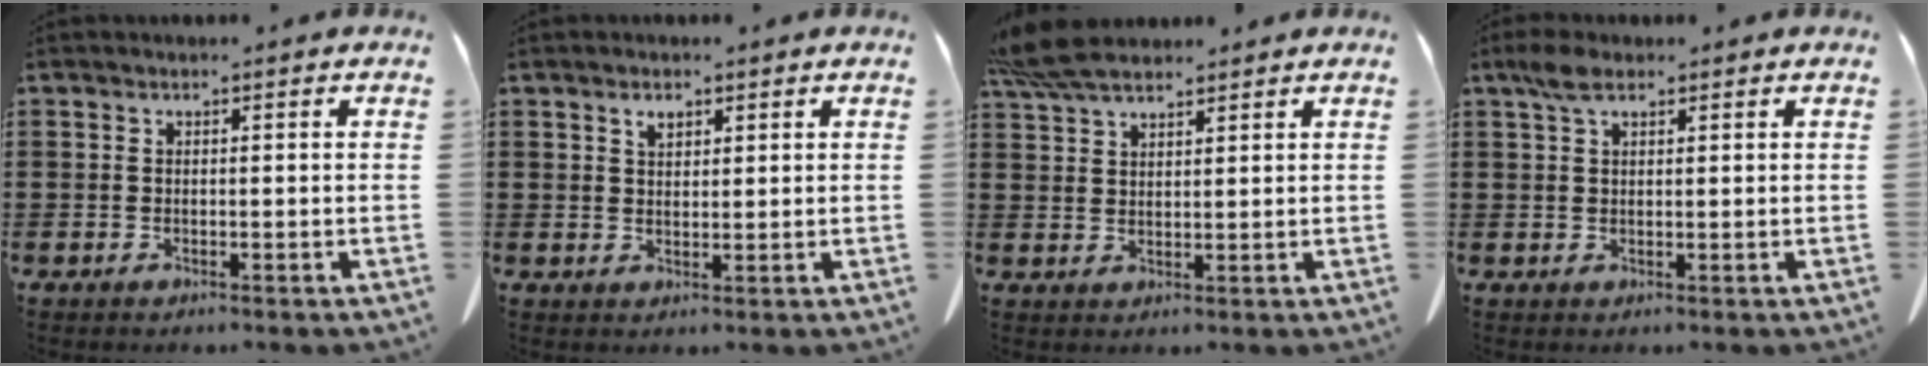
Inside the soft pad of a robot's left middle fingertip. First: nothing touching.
{"total": 1.9, "force": [1.3, 0.9, 1.1], "torque": [-0.018, -0.002, 0.024]}
{"total": 6.5, "force": [5.4, 1.7, 3.2], "torque": [-0.078, -0.006, 0.104]}
{"total": 3.3, "force": [1.9, 1.3, 2.3], "torque": [-0.053, 0.004, 0.035]}